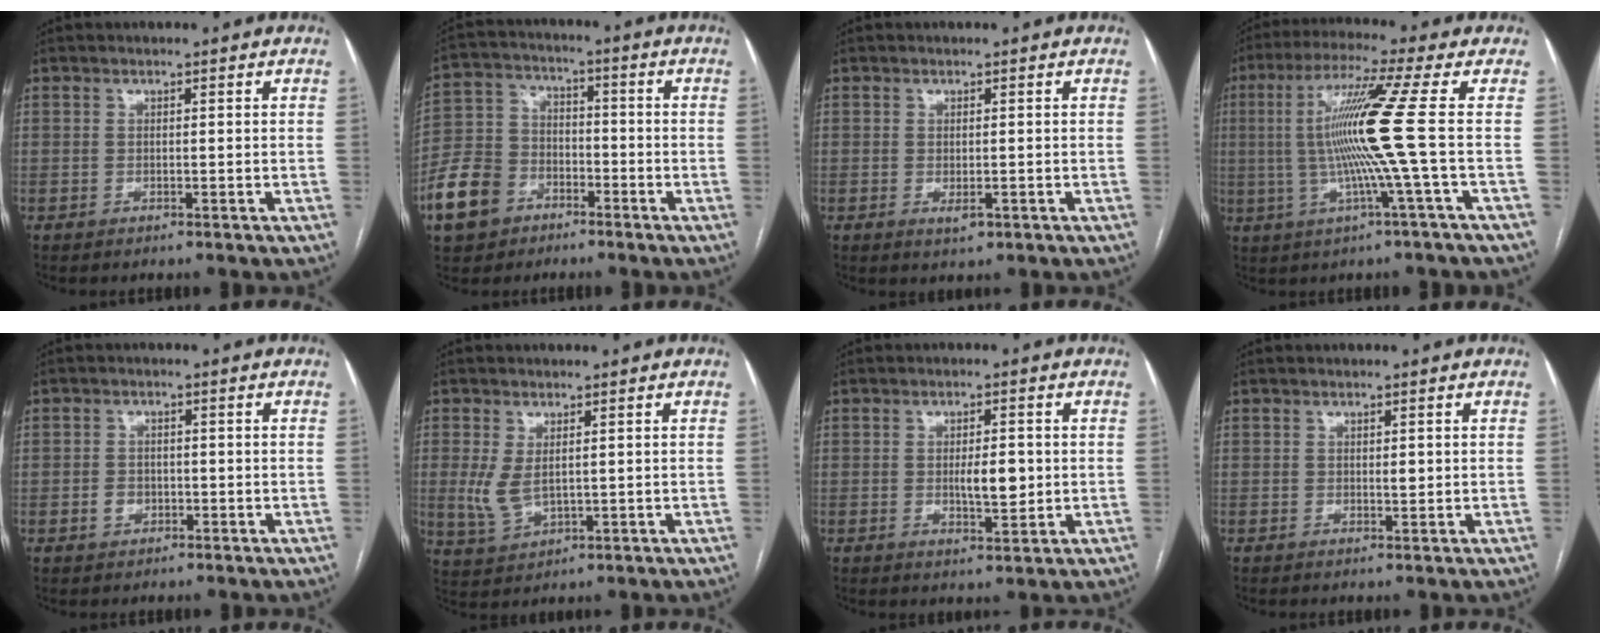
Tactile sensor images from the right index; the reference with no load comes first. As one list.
[{"total": 10.8, "force": [-5.7, 8.1, 4.3], "torque": [-0.116, 0.019, -0.105]}, {"total": 2.0, "force": [-0.7, 0.7, 1.7], "torque": [-0.028, -0.004, -0.006]}, {"total": 12.0, "force": [-0.3, -2.7, 11.7], "torque": [-0.225, 0.001, -0.006]}, {"total": 2.3, "force": [-0.8, 2.0, 0.8], "torque": [-0.010, 0.007, -0.010]}, {"total": 4.8, "force": [0.5, 2.4, 4.1], "torque": [-0.096, -0.002, 0.021]}, {"total": 4.8, "force": [-0.2, 1.5, 4.5], "torque": [-0.072, -0.004, 0.002]}, {"total": 1.0, "force": [0.2, 0.5, 0.9], "torque": [-0.012, -0.002, 0.004]}]